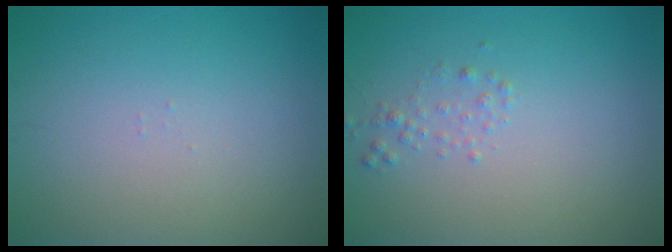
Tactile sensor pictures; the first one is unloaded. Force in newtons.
{"total": 1.0, "press": 1.0, "slide": 0.1}